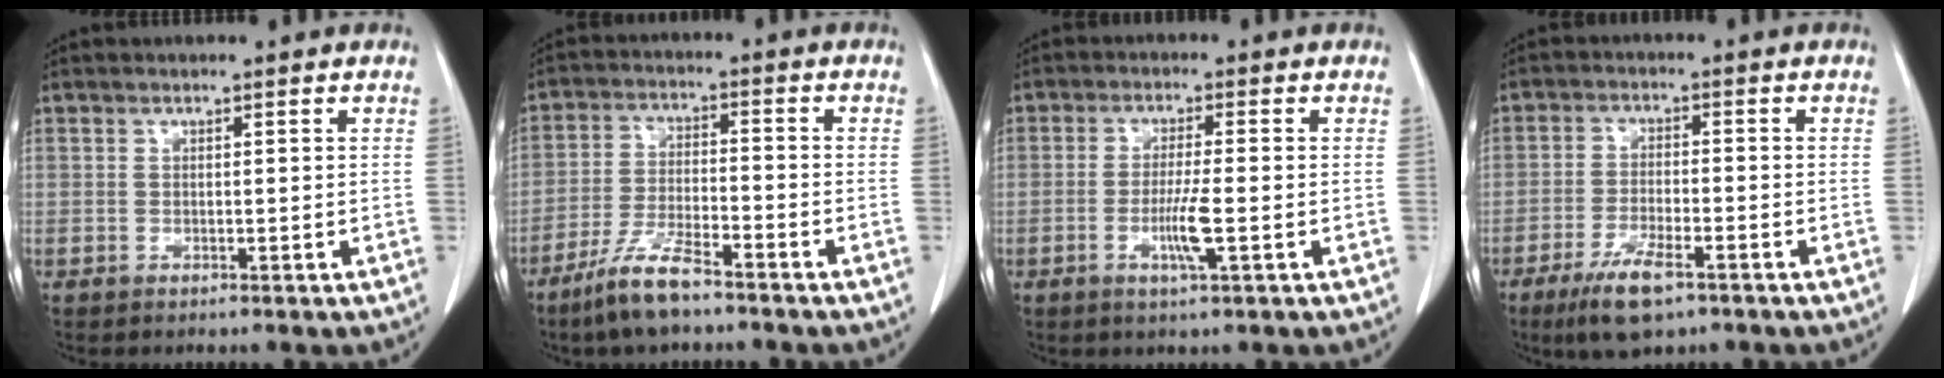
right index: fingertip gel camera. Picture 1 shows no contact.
{"total": 8.2, "force": [-6.1, 1.1, 5.3], "torque": [-0.111, -0.015, -0.118]}
{"total": 4.9, "force": [-1.5, -0.1, 4.7], "torque": [-0.090, -0.009, -0.029]}
{"total": 7.6, "force": [-4.8, 1.8, 5.7], "torque": [-0.112, -0.014, -0.081]}